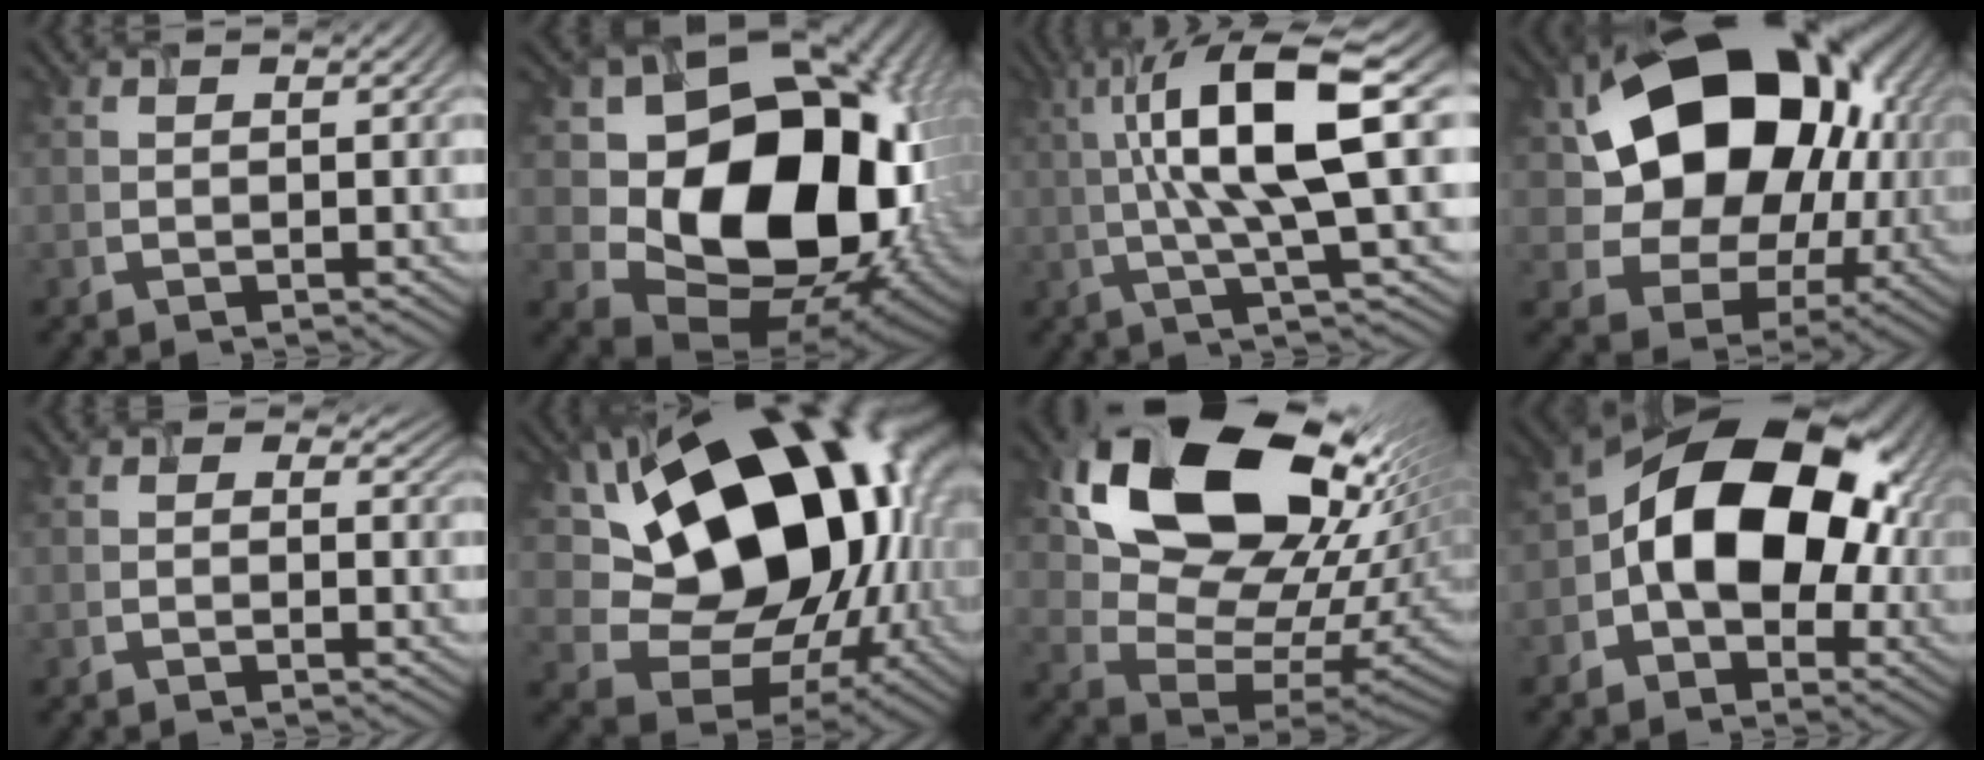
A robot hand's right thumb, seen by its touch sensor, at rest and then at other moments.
{"total": 20.3, "force": [2.4, 15.3, 13.2], "torque": [-0.220, -0.039, 0.079]}
{"total": 12.5, "force": [2.0, 2.5, 12.0], "torque": [-0.211, 0.019, 0.035]}
{"total": 17.6, "force": [4.2, 13.1, 10.9], "torque": [-0.178, -0.007, 0.091]}
{"total": 1.7, "force": [0.4, 1.4, 0.9], "torque": [-0.018, -0.001, -0.006]}
{"total": 20.4, "force": [4.2, 14.3, 13.8], "torque": [-0.237, -0.020, 0.098]}
{"total": 18.2, "force": [8.9, 11.4, 11.0], "torque": [-0.215, 0.003, 0.175]}
{"total": 14.7, "force": [-0.5, 9.7, 11.0], "torque": [-0.155, 0.018, -0.023]}